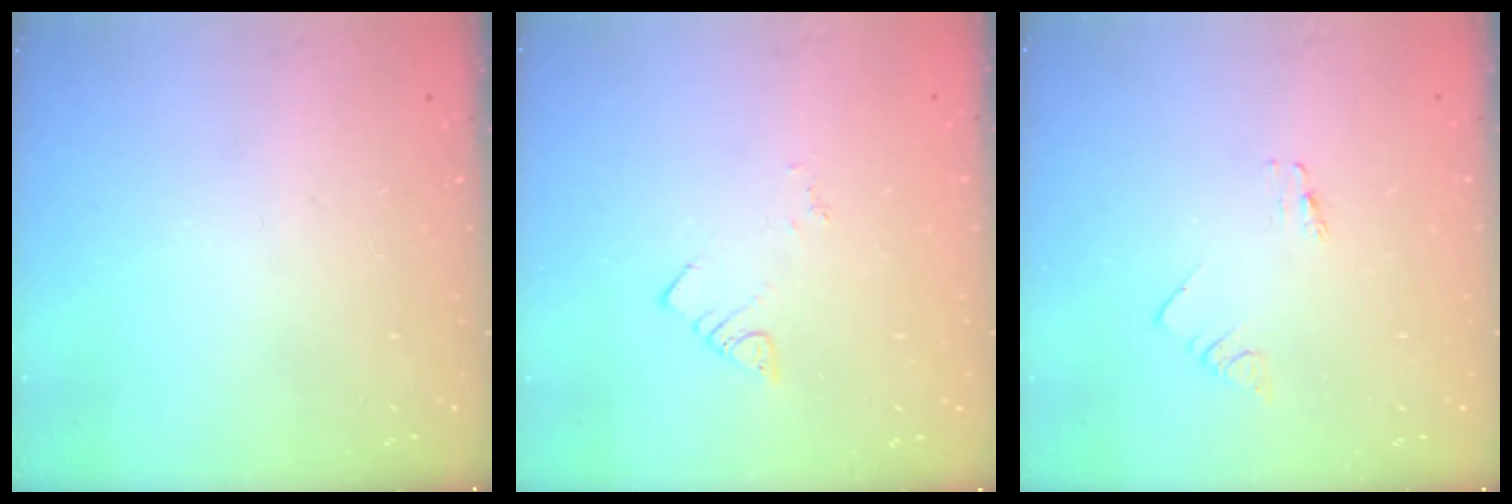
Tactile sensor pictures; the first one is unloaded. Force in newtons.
{"total": 2.1, "press": 2.0, "slide": 0.4}
{"total": 0.0}